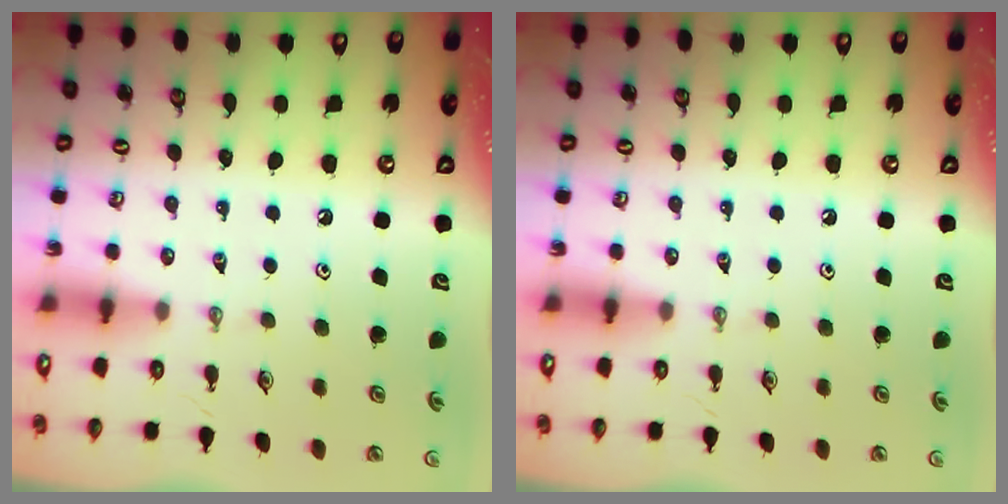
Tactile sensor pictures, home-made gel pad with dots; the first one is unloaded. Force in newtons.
{"total": 0.0}